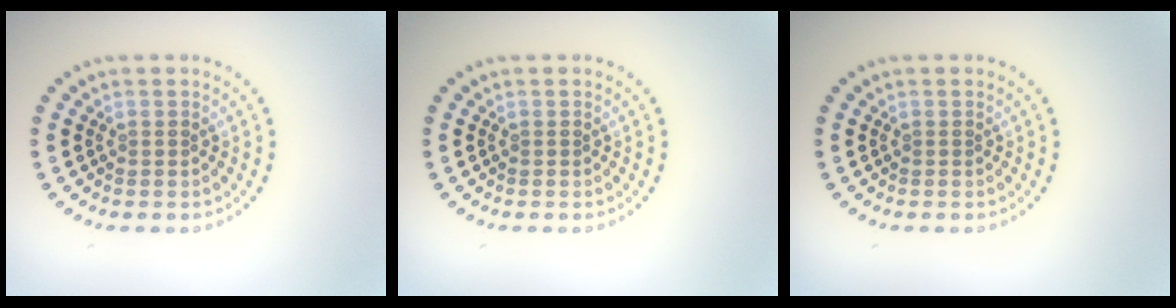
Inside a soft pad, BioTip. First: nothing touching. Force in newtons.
{"total": 0.0}
{"total": 0.0}